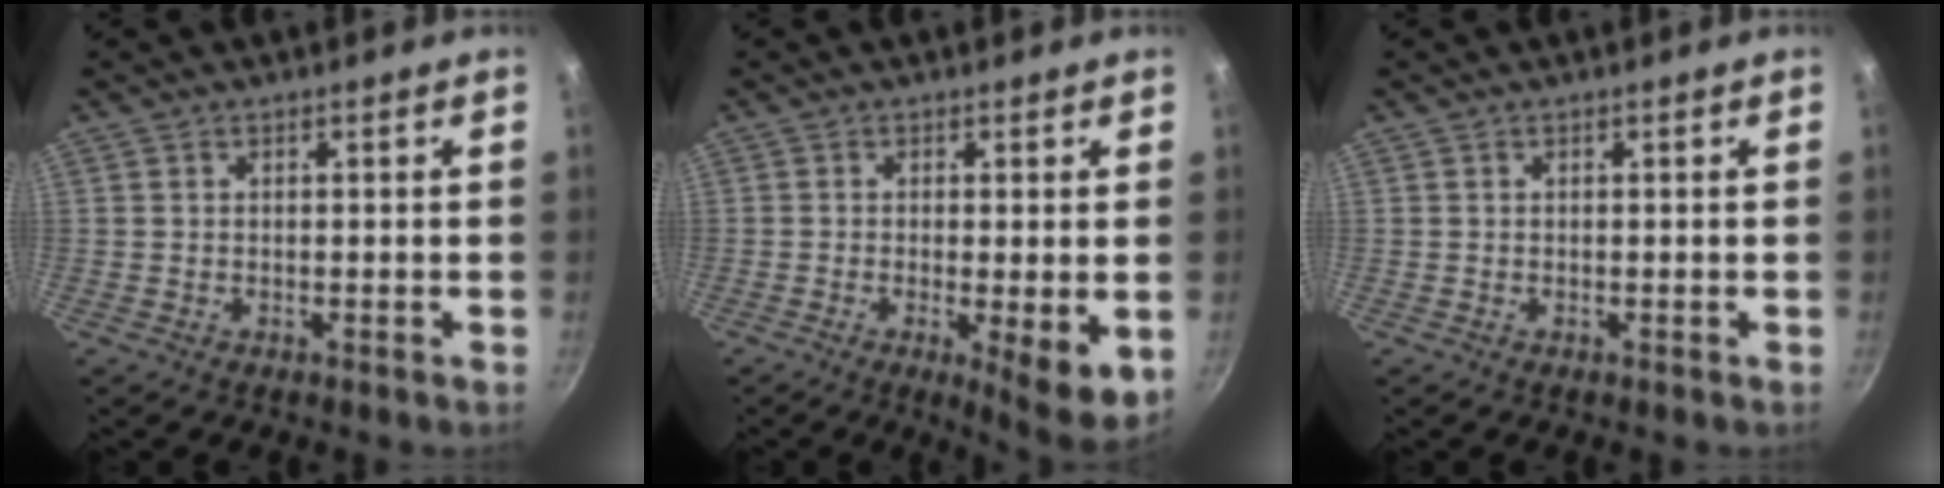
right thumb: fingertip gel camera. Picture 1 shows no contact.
{"total": 7.8, "force": [-1.3, 1.9, 7.4], "torque": [-0.102, -0.017, -0.013]}
{"total": 0.0}